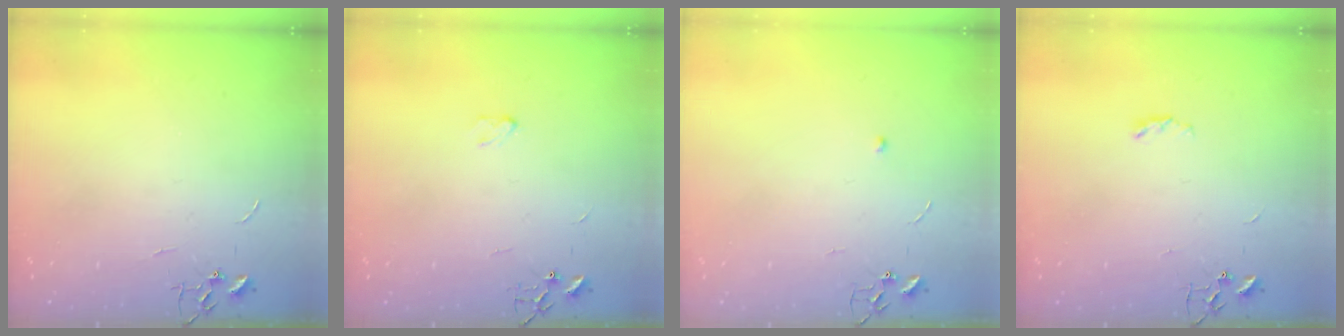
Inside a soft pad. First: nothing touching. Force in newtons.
{"total": 3.5, "press": 3.4, "slide": 0.5}
{"total": 3.8, "press": 3.7, "slide": 0.7}
{"total": 3.3, "press": 3.3, "slide": 0.5}